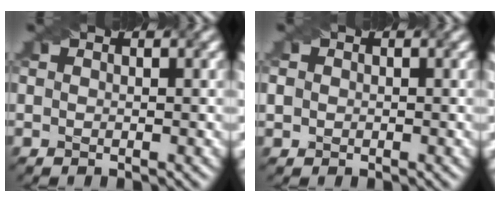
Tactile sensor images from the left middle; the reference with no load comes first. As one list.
[{"total": 1.0, "force": [0.0, 1.0, 0.4], "torque": [-0.010, 0.001, 0.002]}]